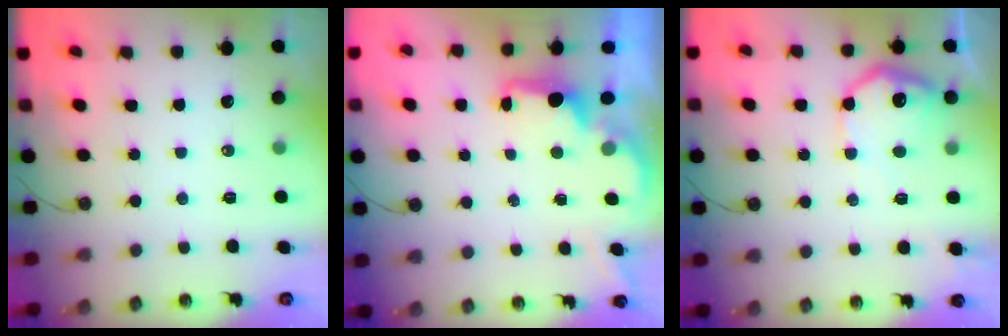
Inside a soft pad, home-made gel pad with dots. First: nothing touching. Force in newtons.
{"total": 1.9, "press": 1.7, "slide": 0.8}
{"total": 12.7, "press": 12.7, "slide": 0.5}